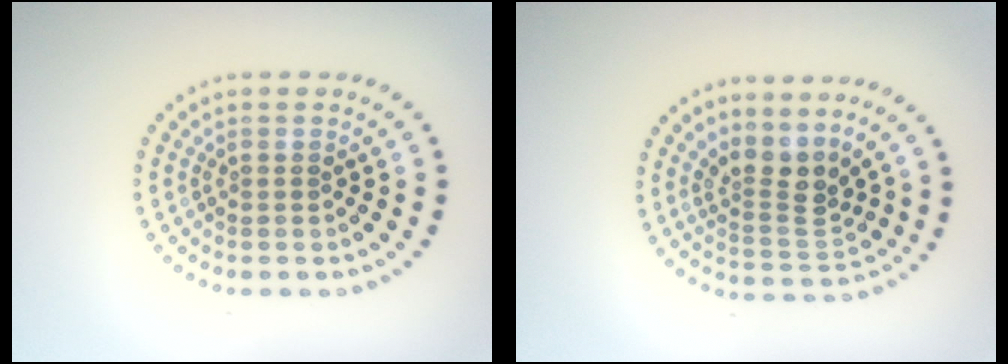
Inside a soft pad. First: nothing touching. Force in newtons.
{"total": 3.2, "press": 2.4, "slide": 2.2}